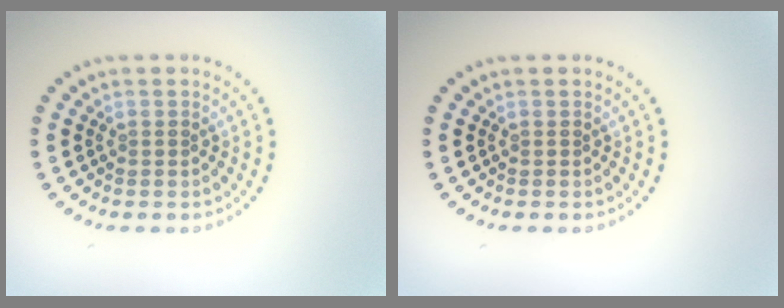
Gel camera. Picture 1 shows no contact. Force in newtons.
{"total": 0.0}